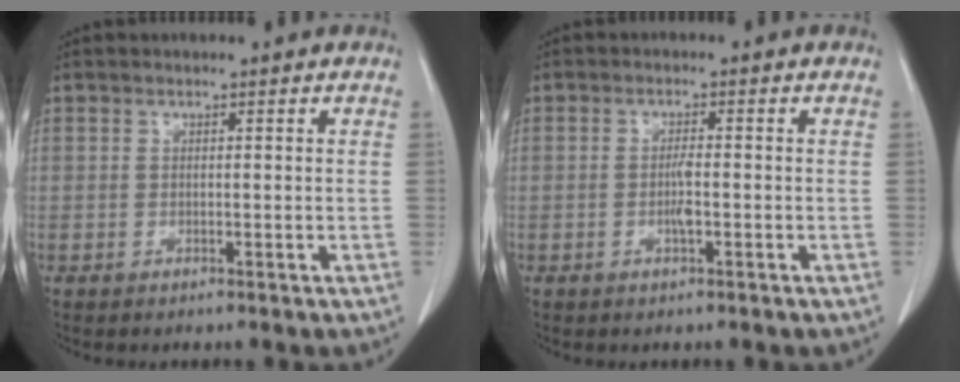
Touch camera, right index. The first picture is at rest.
{"total": 2.1, "force": [-0.6, 0.3, 2.0], "torque": [-0.039, 0.001, -0.011]}